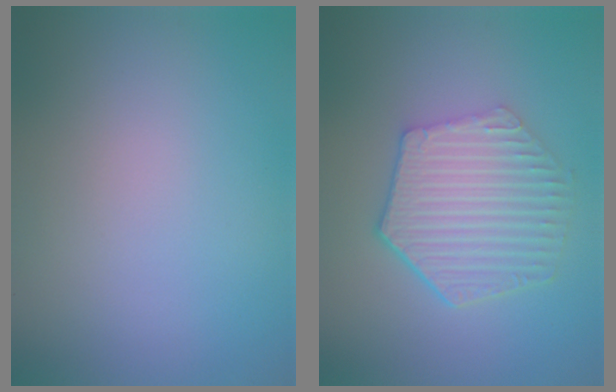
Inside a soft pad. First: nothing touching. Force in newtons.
{"total": 6.2, "press": 4.6, "slide": 4.2}